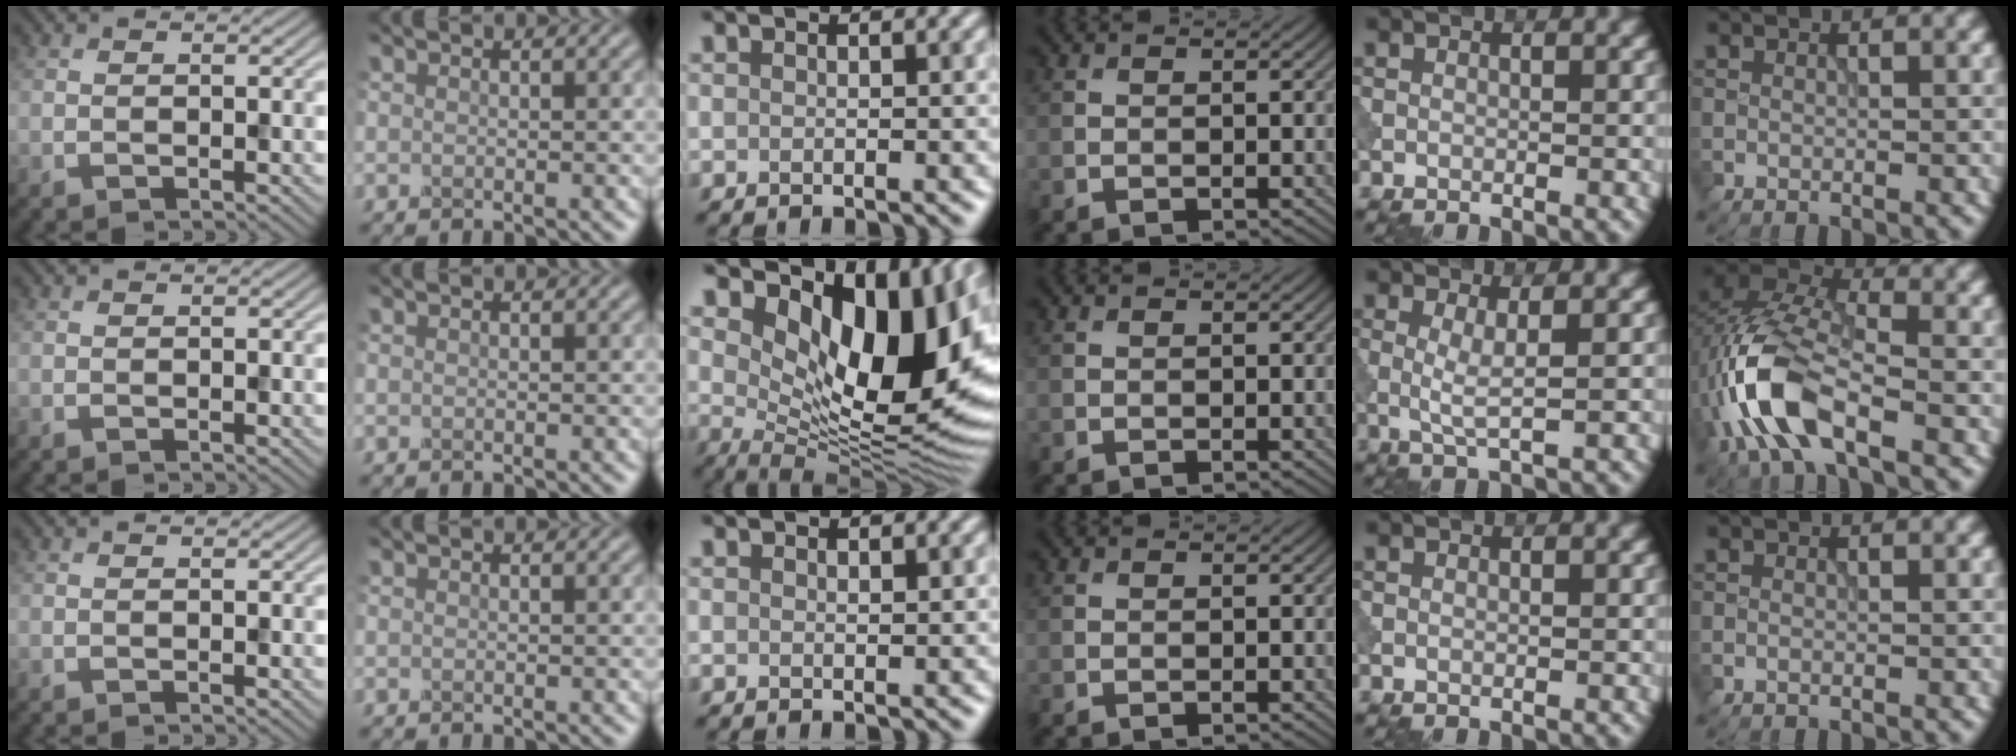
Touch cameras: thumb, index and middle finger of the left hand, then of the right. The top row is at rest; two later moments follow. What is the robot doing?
{"motion": "dispense", "object": "dispenser bottle"}